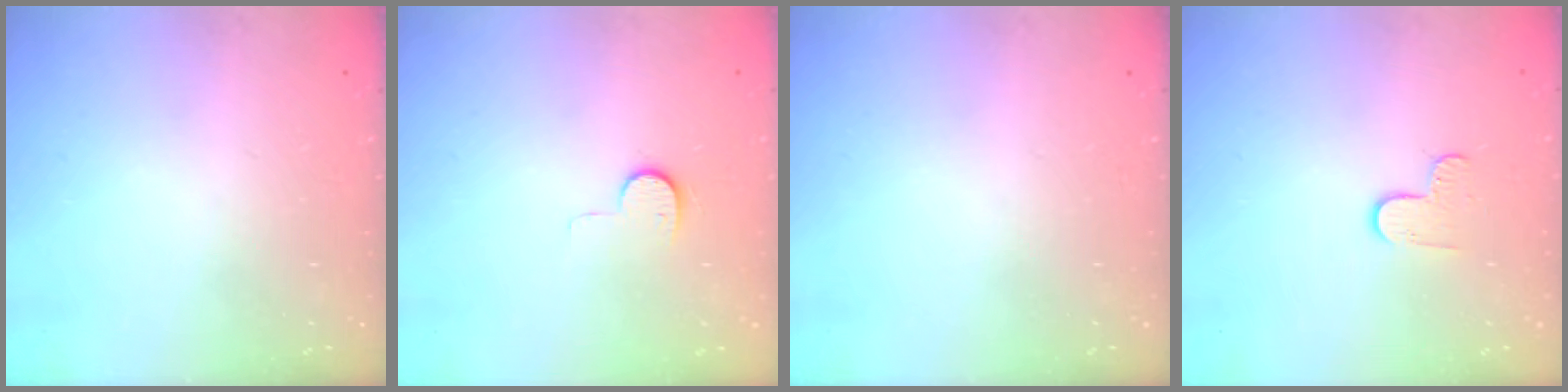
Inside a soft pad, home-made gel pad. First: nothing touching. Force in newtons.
{"total": 6.2, "press": 6.2, "slide": 0.6}
{"total": 0.0}
{"total": 4.7, "press": 4.7, "slide": 0.4}